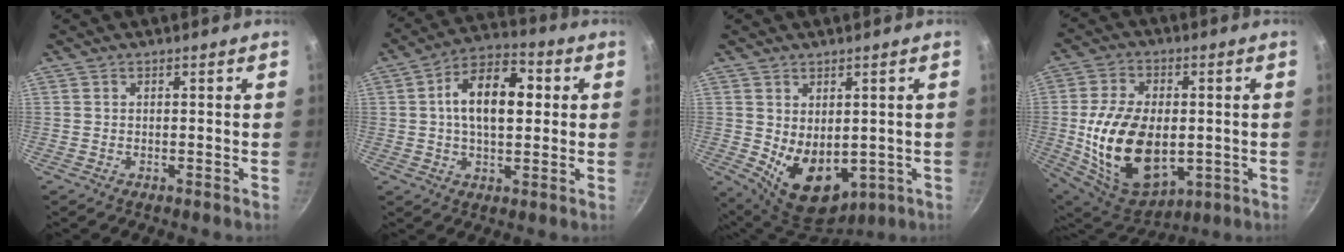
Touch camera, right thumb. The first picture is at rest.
{"total": 13.4, "force": [1.8, 7.5, 10.9], "torque": [-0.162, 0.019, 0.021]}
{"total": 12.9, "force": [-2.2, 8.1, 9.8], "torque": [-0.137, -0.015, -0.001]}
{"total": 21.0, "force": [-1.9, 12.7, 16.6], "torque": [-0.284, -0.009, -0.006]}